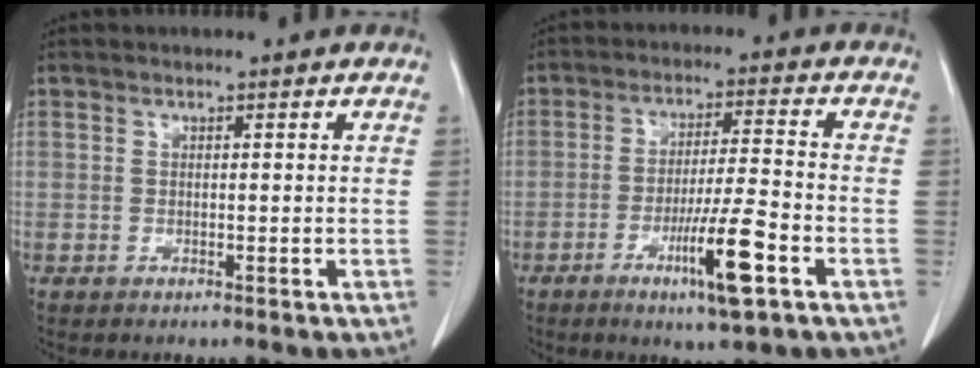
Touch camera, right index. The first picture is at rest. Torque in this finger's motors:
{"motor_torque": [1.74, -0.40, 0.86, 0.19]}